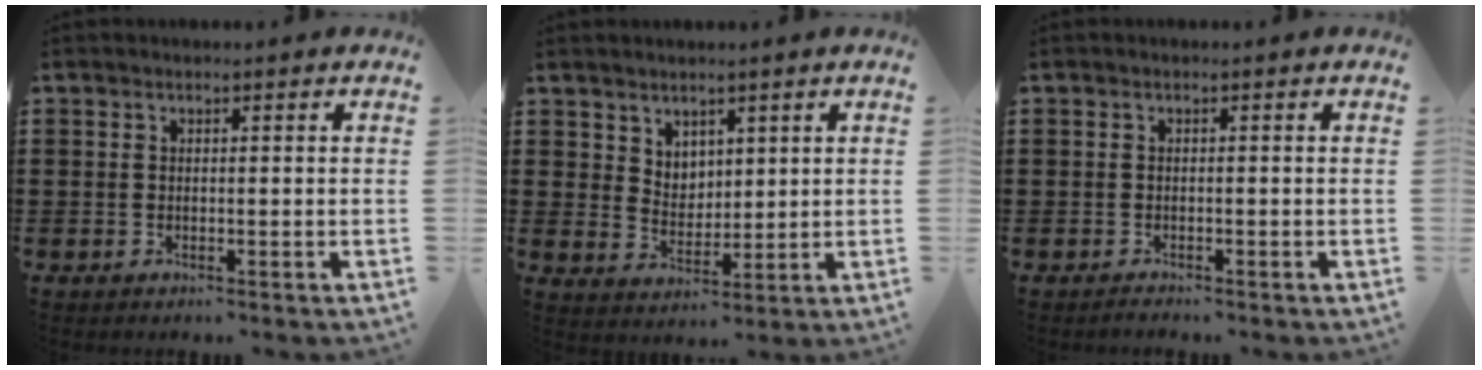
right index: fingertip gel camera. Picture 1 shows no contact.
{"total": 4.0, "force": [3.3, 2.4, 0.3], "torque": [-0.018, 0.001, 0.062]}
{"total": 0.7, "force": [-0.6, -0.3, -0.1], "torque": [0.003, -0.001, -0.012]}